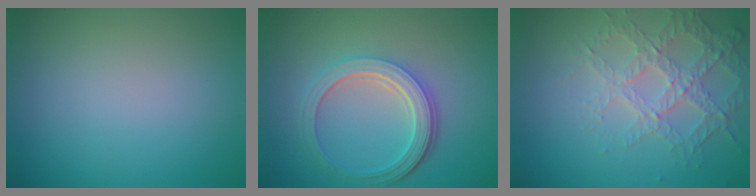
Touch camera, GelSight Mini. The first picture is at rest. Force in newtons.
{"total": 5.1, "press": 3.8, "slide": 3.4}
{"total": 3.7, "press": 3.4, "slide": 1.5}